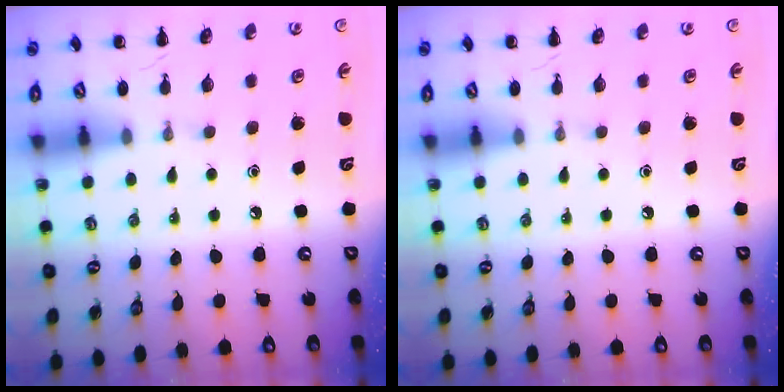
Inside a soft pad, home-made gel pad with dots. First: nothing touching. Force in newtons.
{"total": 0.0}